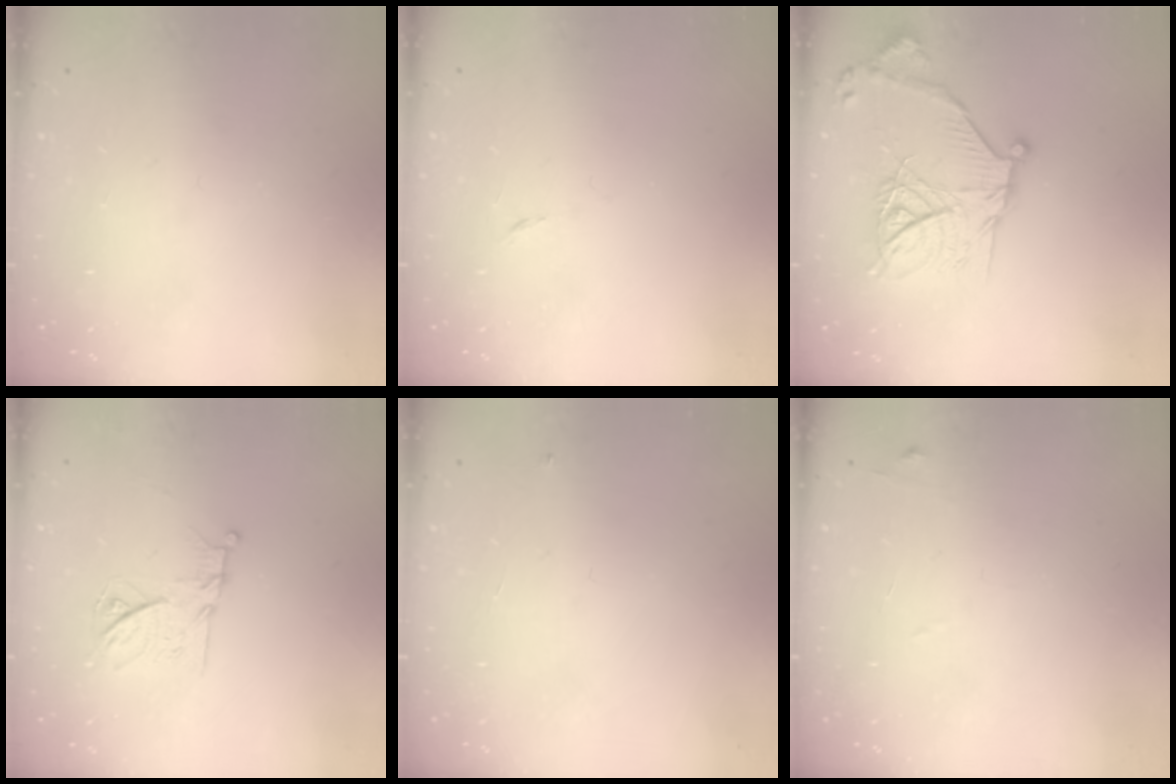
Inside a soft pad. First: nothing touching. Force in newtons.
{"total": 3.8, "press": 3.7, "slide": 0.9}
{"total": 18.2, "press": 18.2, "slide": 1.1}
{"total": 11.7, "press": 11.7, "slide": 0.1}
{"total": 3.0, "press": 2.9, "slide": 0.4}
{"total": 7.4, "press": 7.4, "slide": 0.4}